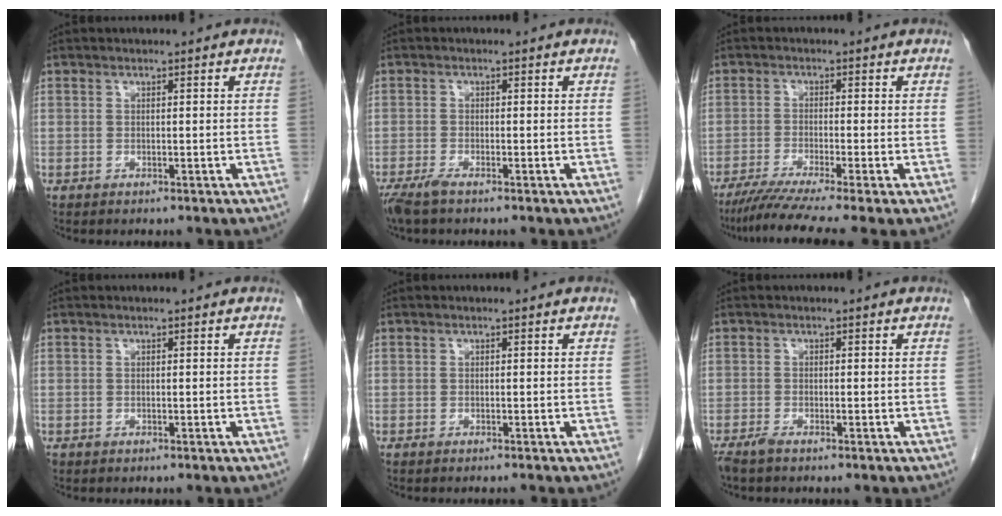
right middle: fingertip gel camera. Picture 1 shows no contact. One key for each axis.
{"total": 2.7, "fx": -2.1, "fy": 0.4, "fz": 1.7, "tx": -0.038, "ty": -0.007, "tz": -0.042}
{"total": 9.1, "fx": -6.8, "fy": -1.0, "fz": 6.0, "tx": -0.098, "ty": -0.027, "tz": -0.109}
{"total": 0.0}
{"total": 1.1, "fx": -1.0, "fy": -0.1, "fz": 0.4, "tx": -0.006, "ty": 0.000, "tz": -0.013}
{"total": 1.6, "fx": -1.4, "fy": 0.2, "fz": 0.9, "tx": -0.023, "ty": -0.004, "tz": -0.027}